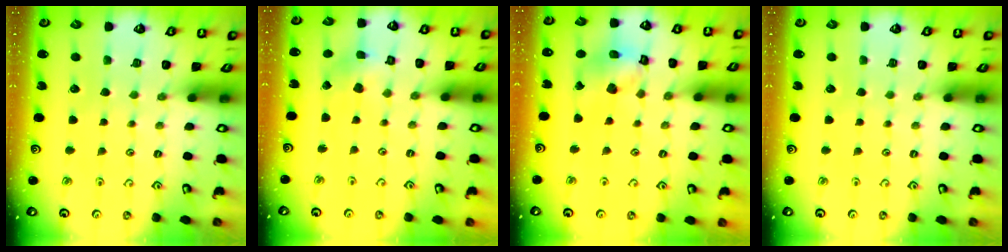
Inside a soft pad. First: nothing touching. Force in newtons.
{"total": 2.3, "press": 2.3, "slide": 0.3}
{"total": 12.3, "press": 12.2, "slide": 1.5}
{"total": 0.0}